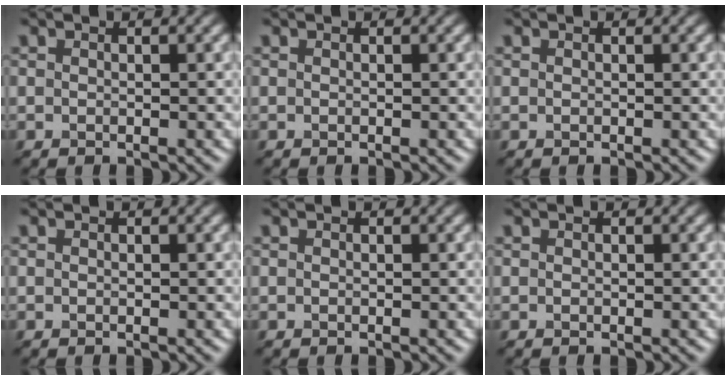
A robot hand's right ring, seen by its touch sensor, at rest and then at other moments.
{"total": 0.0}
{"total": 0.0}
{"total": 0.0}
{"total": 0.0}
{"total": 0.0}